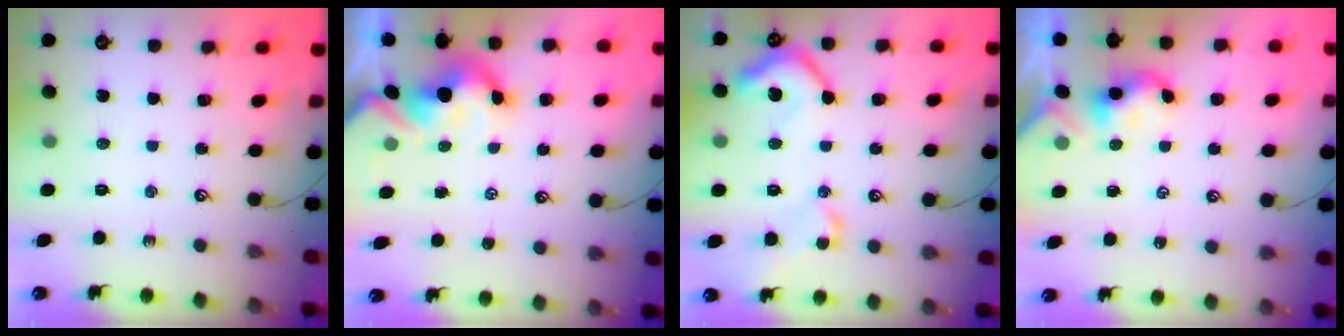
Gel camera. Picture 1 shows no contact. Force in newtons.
{"total": 5.9, "press": 5.8, "slide": 0.9}
{"total": 10.7, "press": 10.6, "slide": 1.5}
{"total": 2.2, "press": 2.2, "slide": 0.2}